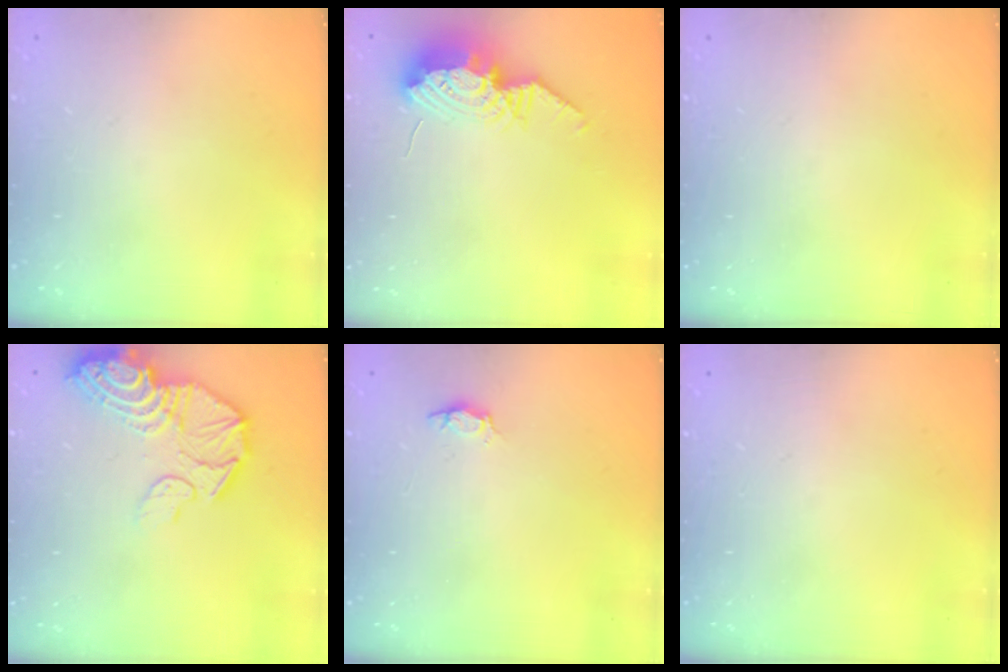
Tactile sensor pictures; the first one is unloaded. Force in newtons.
{"total": 11.9, "press": 11.8, "slide": 1.1}
{"total": 0.0}
{"total": 16.1, "press": 16.0, "slide": 1.4}
{"total": 2.9, "press": 2.9, "slide": 0.4}
{"total": 0.0}